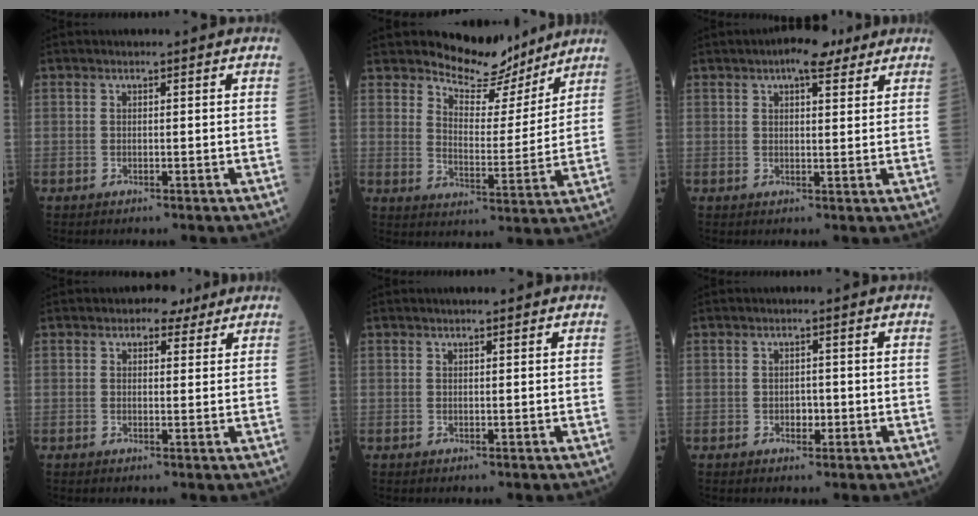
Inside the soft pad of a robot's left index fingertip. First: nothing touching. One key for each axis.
{"total": 9.2, "fx": 8.6, "fy": 2.9, "fz": 1.8, "tx": -0.030, "ty": -0.017, "tz": 0.131}
{"total": 5.4, "fx": 3.7, "fy": 1.9, "fz": 3.5, "tx": -0.055, "ty": 0.018, "tz": 0.052}
{"total": 3.0, "fx": 2.1, "fy": 1.8, "fz": 1.1, "tx": -0.013, "ty": 0.011, "tz": 0.027}
{"total": 1.0, "fx": 0.8, "fy": 0.2, "fz": 0.7, "tx": -0.011, "ty": 0.005, "tz": 0.012}
{"total": 1.6, "fx": -0.5, "fy": 1.1, "fz": 1.0, "tx": -0.014, "ty": 0.003, "tz": -0.005}